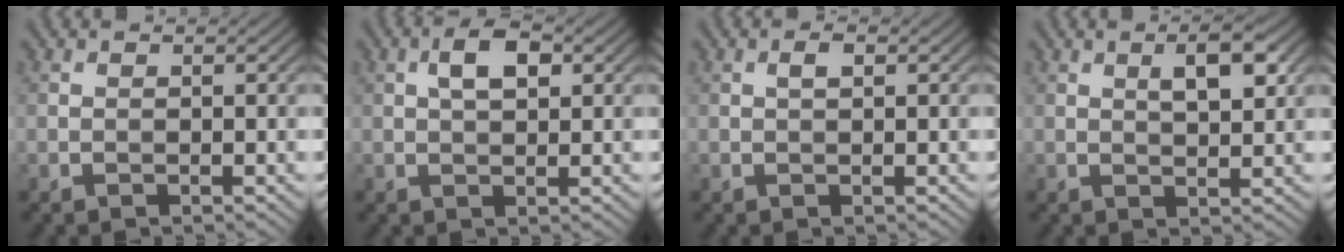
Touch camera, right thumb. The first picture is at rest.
{"total": 4.1, "force": [1.2, 1.9, 3.4], "torque": [-0.064, 0.008, 0.019]}
{"total": 1.3, "force": [0.3, 0.5, 1.1], "torque": [-0.021, 0.001, 0.005]}
{"total": 4.5, "force": [1.7, 1.7, 3.8], "torque": [-0.066, 0.001, 0.028]}